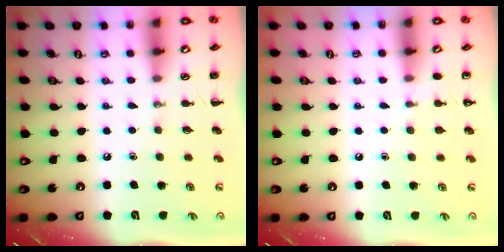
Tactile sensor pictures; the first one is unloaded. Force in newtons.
{"total": 4.2, "press": 4.0, "slide": 1.2}